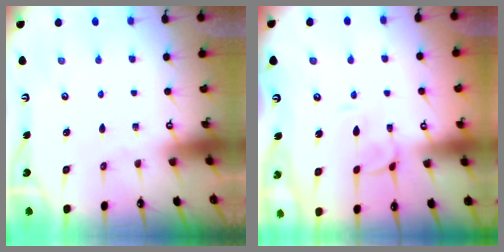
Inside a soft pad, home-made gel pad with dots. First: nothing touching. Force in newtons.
{"total": 2.7, "press": 2.7, "slide": 0.2}